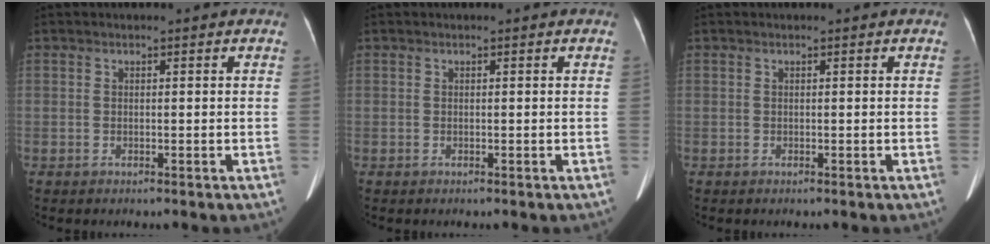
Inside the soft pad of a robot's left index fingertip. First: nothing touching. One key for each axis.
{"total": 0.0}
{"total": 0.0}